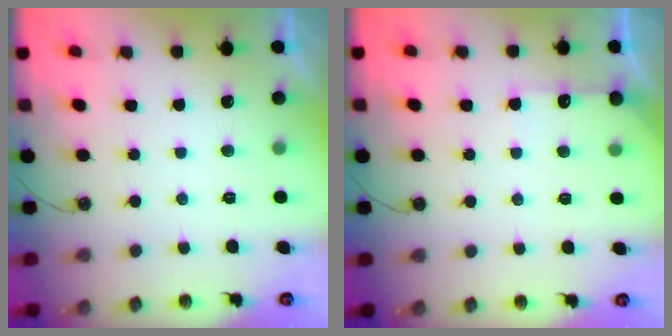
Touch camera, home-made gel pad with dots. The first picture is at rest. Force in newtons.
{"total": 5.8, "press": 5.7, "slide": 0.7}